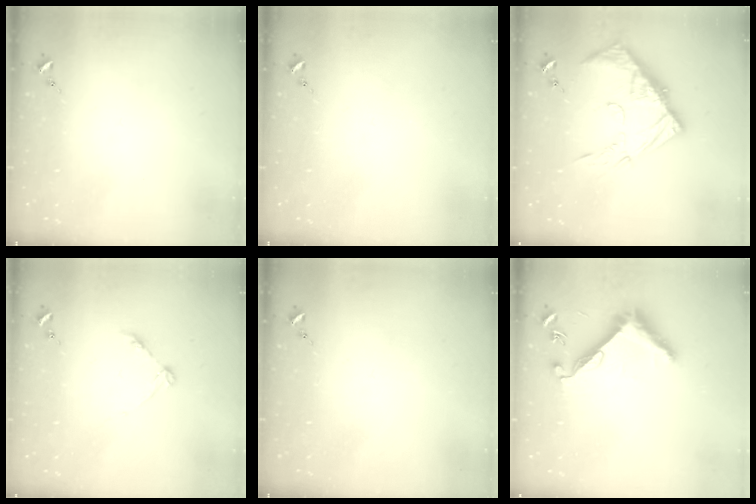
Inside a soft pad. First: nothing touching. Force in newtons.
{"total": 0.0}
{"total": 15.2, "press": 15.2, "slide": 1.5}
{"total": 4.0, "press": 4.0, "slide": 0.5}
{"total": 0.0}
{"total": 8.3, "press": 8.2, "slide": 0.5}